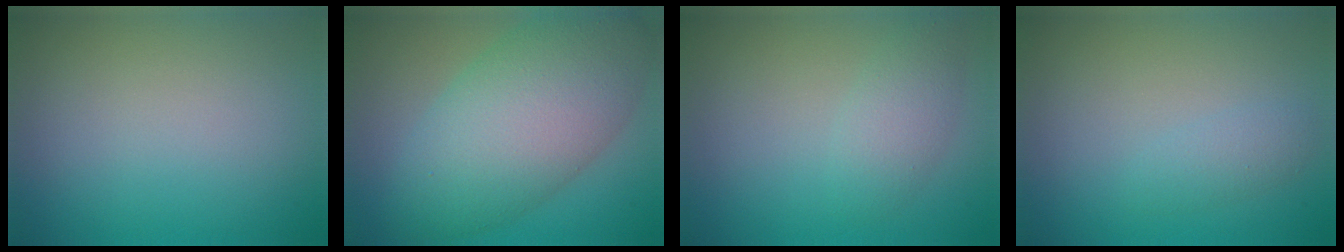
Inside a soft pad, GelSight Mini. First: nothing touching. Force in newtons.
{"total": 9.6, "press": 9.6, "slide": 0.1}
{"total": 2.2, "press": 2.2, "slide": 0.1}
{"total": 1.3, "press": 1.3, "slide": 0.1}